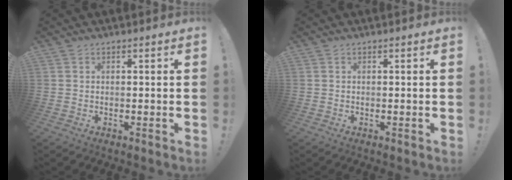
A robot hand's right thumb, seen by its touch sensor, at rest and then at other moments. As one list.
[{"total": 0.0}]